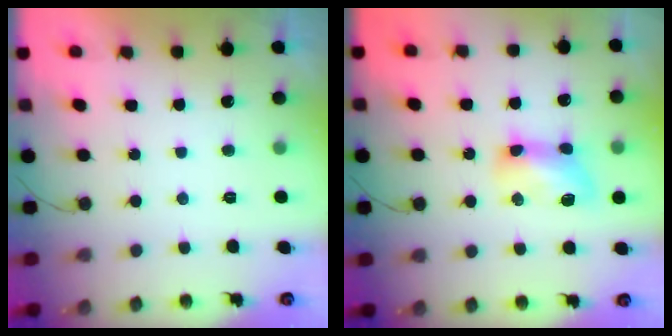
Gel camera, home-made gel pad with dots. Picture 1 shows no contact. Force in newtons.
{"total": 9.6, "press": 9.6, "slide": 0.2}